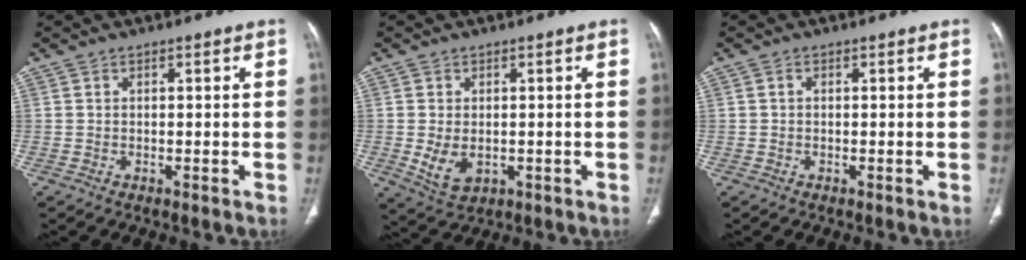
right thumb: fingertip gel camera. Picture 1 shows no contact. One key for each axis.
{"total": 5.4, "fx": -0.7, "fy": 3.6, "fz": 3.9, "tx": -0.070, "ty": -0.009, "tz": 0.001}
{"total": 0.6, "fx": 0.0, "fy": 0.5, "fz": 0.4, "tx": -0.006, "ty": 0.001, "tz": -0.002}